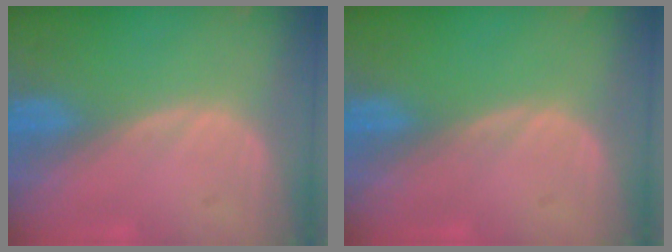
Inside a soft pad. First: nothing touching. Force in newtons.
{"total": 0.0}